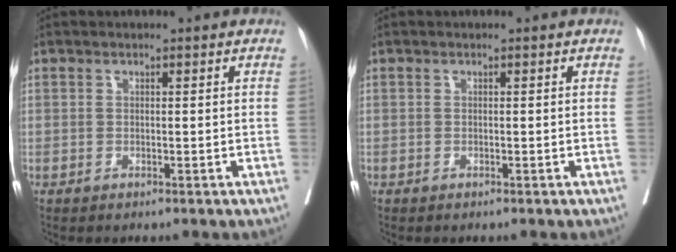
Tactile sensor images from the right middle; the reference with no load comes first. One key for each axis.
{"total": 0.0}